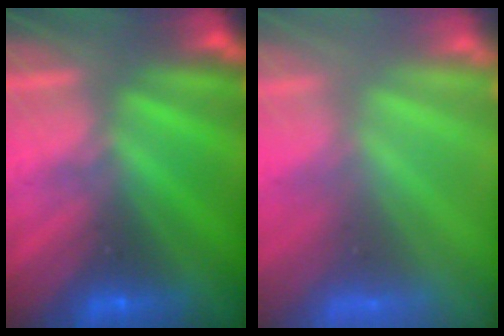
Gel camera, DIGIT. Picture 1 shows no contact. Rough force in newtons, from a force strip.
{"total": 9.6}